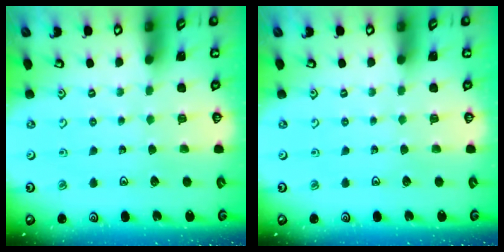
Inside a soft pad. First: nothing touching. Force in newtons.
{"total": 0.0}